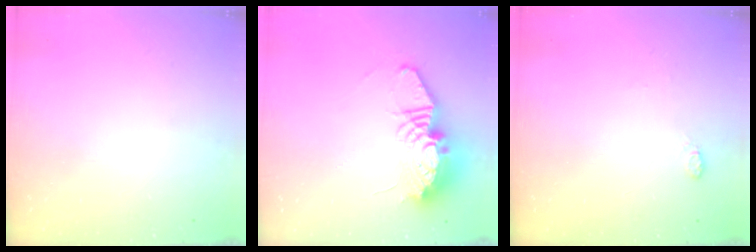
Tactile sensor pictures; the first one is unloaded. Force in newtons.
{"total": 14.4, "press": 14.4, "slide": 1.2}
{"total": 3.3, "press": 3.2, "slide": 0.5}